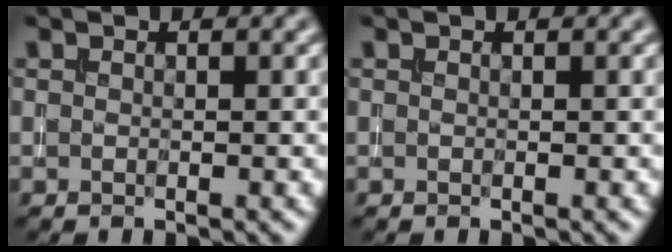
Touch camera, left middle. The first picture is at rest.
{"total": 0.0}